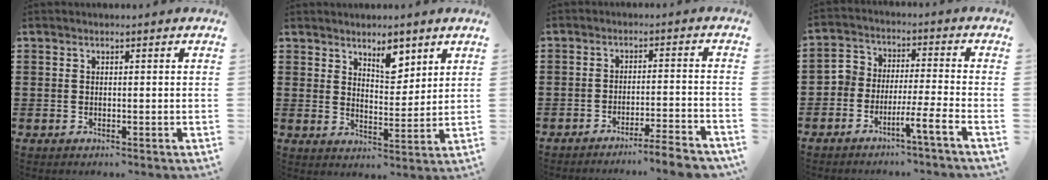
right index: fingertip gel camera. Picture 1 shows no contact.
{"total": 5.5, "force": [3.8, 2.5, 2.9], "torque": [-0.044, -0.007, 0.065]}
{"total": 4.4, "force": [-4.1, -0.4, 1.7], "torque": [-0.028, -0.013, -0.080]}
{"total": 4.5, "force": [-4.2, -0.1, 1.8], "torque": [-0.042, -0.009, -0.085]}